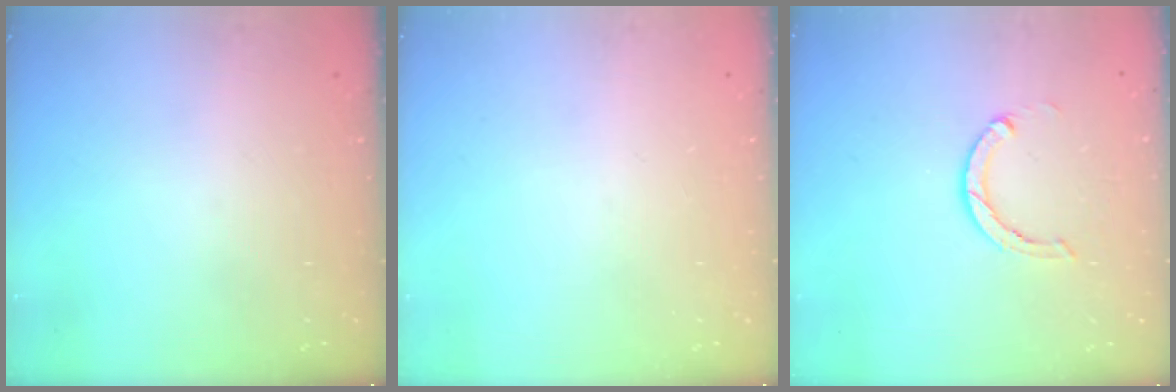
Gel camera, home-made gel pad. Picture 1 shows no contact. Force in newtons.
{"total": 0.0}
{"total": 3.9, "press": 3.8, "slide": 0.4}